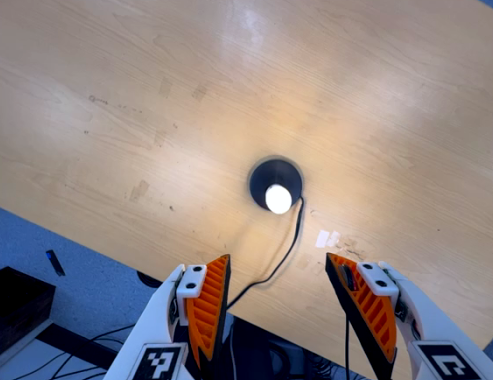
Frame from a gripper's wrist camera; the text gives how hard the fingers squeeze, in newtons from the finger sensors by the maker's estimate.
{"total": 0.0}